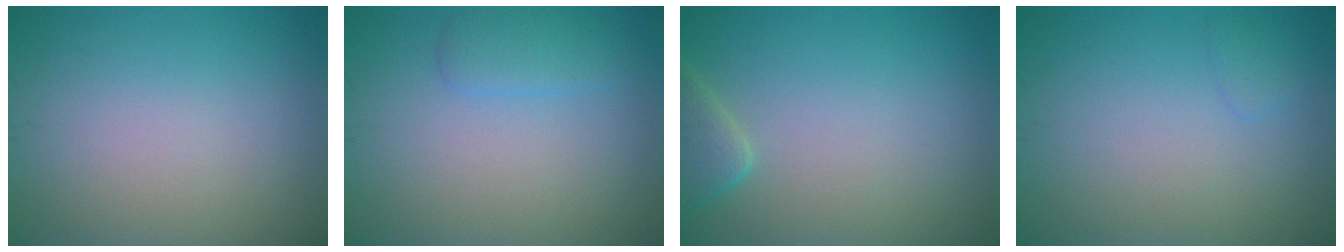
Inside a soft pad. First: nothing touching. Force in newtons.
{"total": 1.8, "press": 1.8, "slide": 0.2}
{"total": 2.4, "press": 2.4, "slide": 0.3}
{"total": 0.8, "press": 0.8, "slide": 0.0}